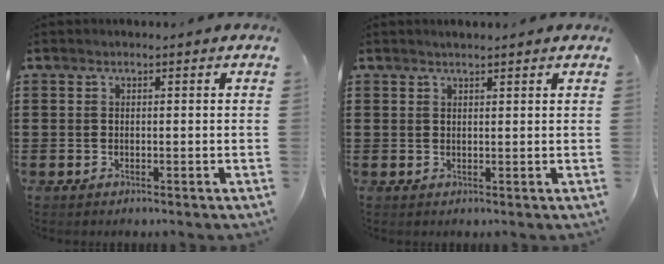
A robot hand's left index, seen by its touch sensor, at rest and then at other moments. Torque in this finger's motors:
{"motor_torque": [0.37, 0.41, 0.01, 0.04]}